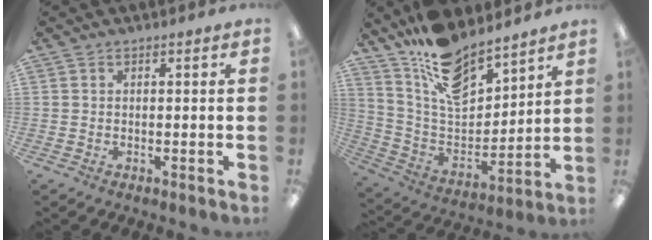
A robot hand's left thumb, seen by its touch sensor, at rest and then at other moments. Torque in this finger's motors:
{"motor_torque": [0.42, 0.32, 1.08, -1.69, 0.13]}